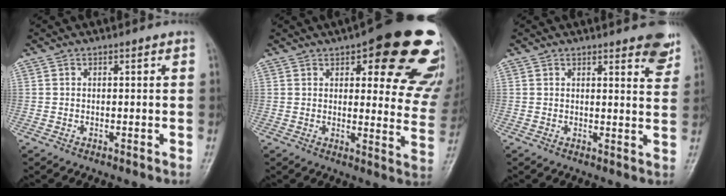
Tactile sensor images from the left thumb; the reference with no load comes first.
{"total": 23.6, "force": [13.3, 8.1, 17.8], "torque": [-0.167, -0.050, 0.151]}
{"total": 6.1, "force": [4.2, 1.7, 4.1], "torque": [-0.027, -0.023, 0.044]}